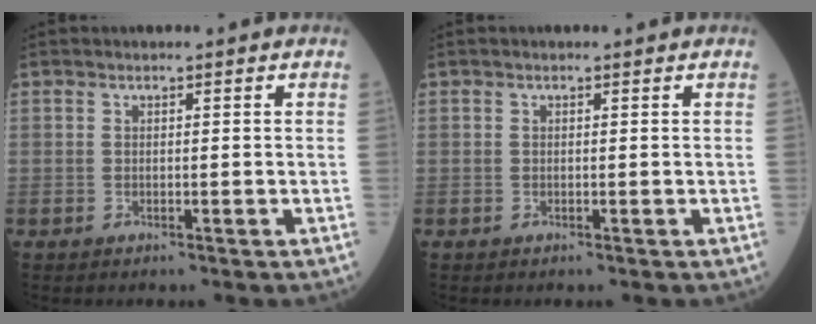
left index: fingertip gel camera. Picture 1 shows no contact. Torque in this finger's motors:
{"motor_torque": [-0.06, -0.03, -0.36, 0.01]}